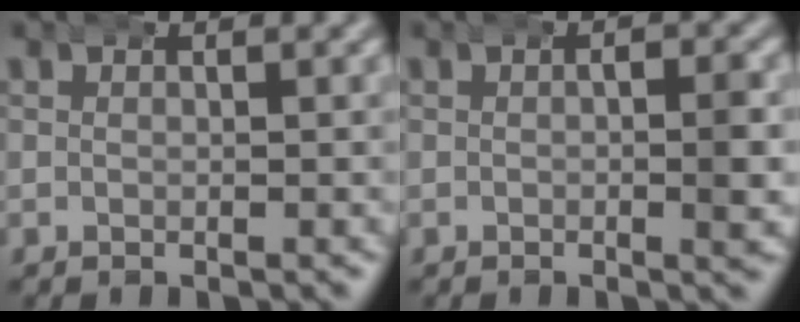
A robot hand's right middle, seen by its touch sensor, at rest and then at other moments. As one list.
[{"total": 2.3, "force": [0.1, 0.7, 2.2], "torque": [-0.024, 0.008, -0.006]}]